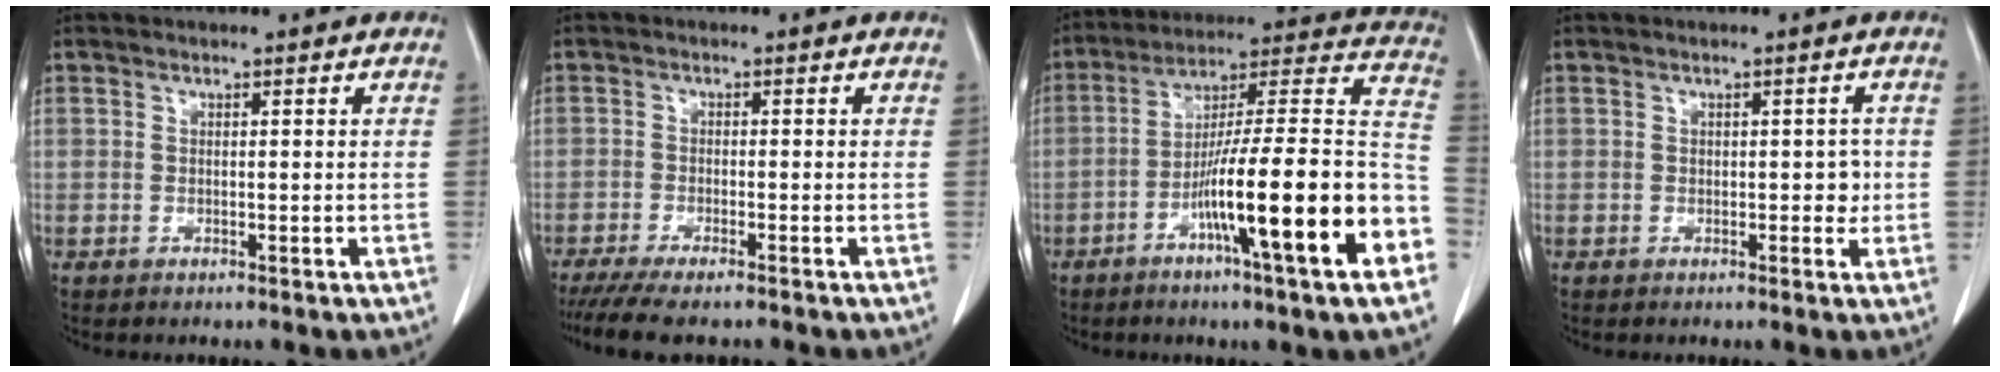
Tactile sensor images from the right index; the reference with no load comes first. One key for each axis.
{"total": 7.8, "fx": -6.5, "fy": 1.0, "fz": 4.2, "tx": -0.061, "ty": -0.016, "tz": -0.104}
{"total": 22.5, "fx": -8.6, "fy": 0.7, "fz": 20.8, "tx": -0.271, "ty": 0.001, "tz": -0.138}
{"total": 2.2, "fx": -0.1, "fy": 1.4, "fz": 1.7, "tx": -0.015, "ty": 0.008, "tz": 0.000}